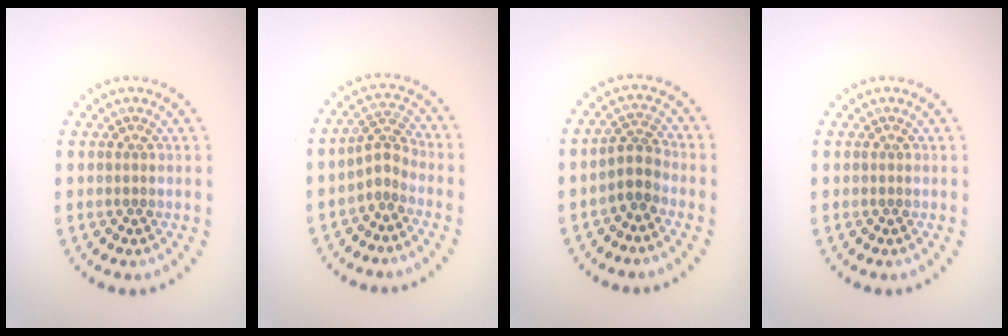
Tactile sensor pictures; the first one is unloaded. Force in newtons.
{"total": 2.1, "press": 1.5, "slide": 1.5}
{"total": 2.5, "press": 1.9, "slide": 1.5}
{"total": 0.0}